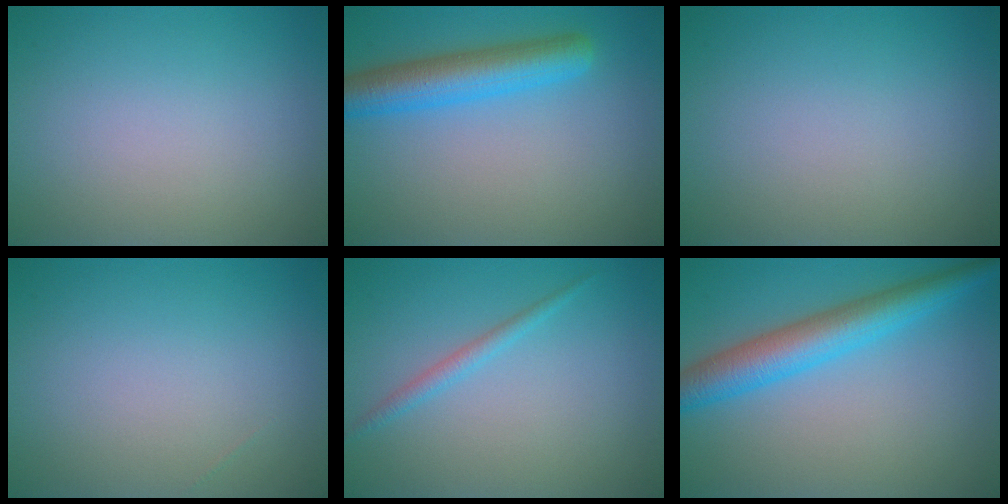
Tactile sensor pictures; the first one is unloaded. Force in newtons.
{"total": 5.3, "press": 5.3, "slide": 0.3}
{"total": 0.0}
{"total": 0.0}
{"total": 1.4, "press": 1.4, "slide": 0.1}
{"total": 5.6, "press": 5.6, "slide": 0.1}